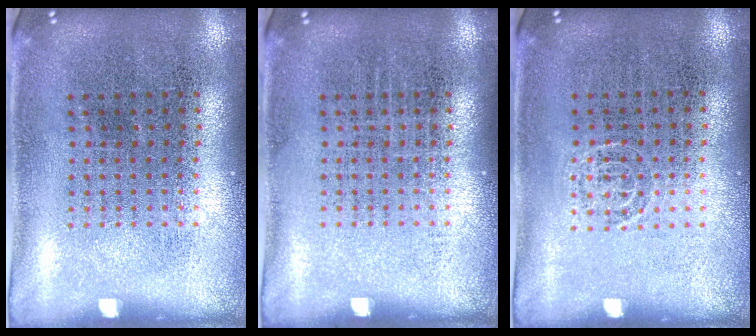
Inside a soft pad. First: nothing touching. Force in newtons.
{"total": 0.0}
{"total": 0.6, "press": 0.5, "slide": 0.3}